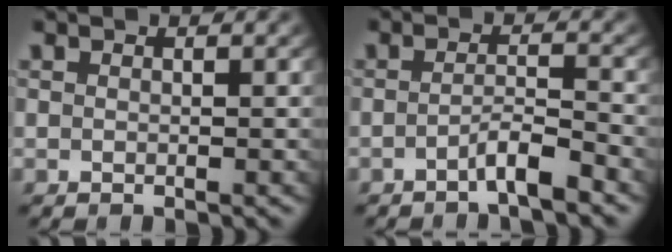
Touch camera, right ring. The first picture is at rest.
{"total": 2.5, "force": [-2.0, 0.1, 1.5], "torque": [-0.023, -0.007, -0.035]}